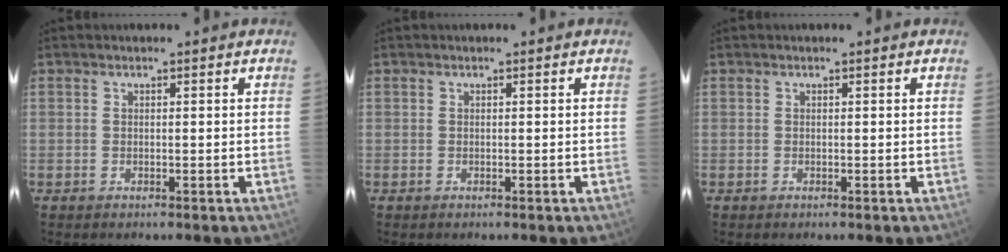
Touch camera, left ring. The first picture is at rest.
{"total": 0.0}
{"total": 0.0}